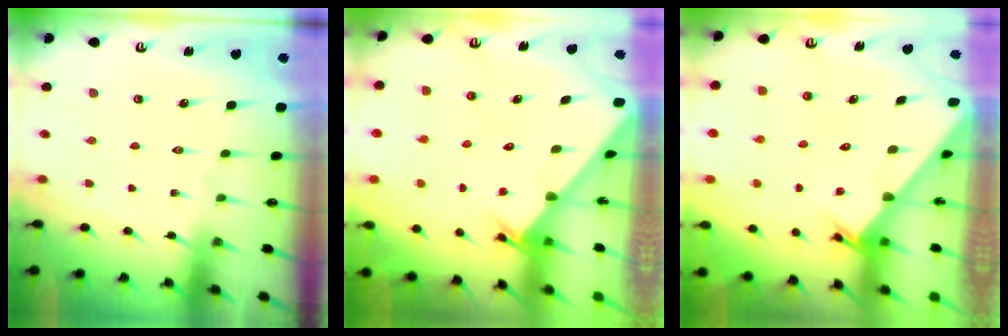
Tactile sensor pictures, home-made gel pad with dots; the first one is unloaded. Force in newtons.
{"total": 2.4, "press": 2.4, "slide": 0.2}
{"total": 2.8, "press": 2.8, "slide": 0.1}